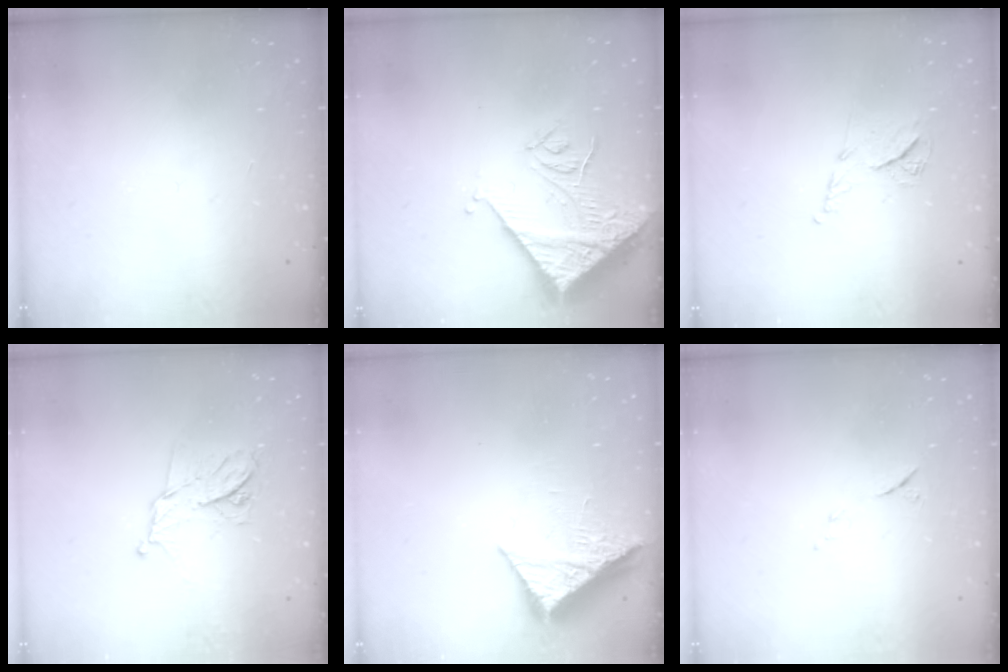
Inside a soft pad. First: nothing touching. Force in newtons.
{"total": 13.2, "press": 13.1, "slide": 1.7}
{"total": 7.9, "press": 7.9, "slide": 0.3}
{"total": 10.3, "press": 10.3, "slide": 0.3}
{"total": 8.9, "press": 8.9, "slide": 0.9}
{"total": 6.4, "press": 6.3, "slide": 1.3}